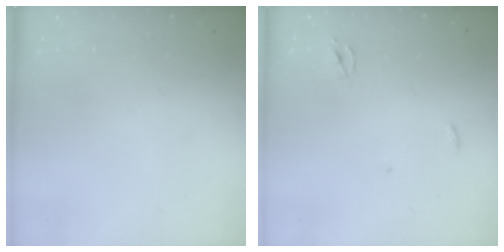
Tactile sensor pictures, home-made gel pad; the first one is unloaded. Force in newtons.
{"total": 2.3, "press": 2.3, "slide": 0.2}